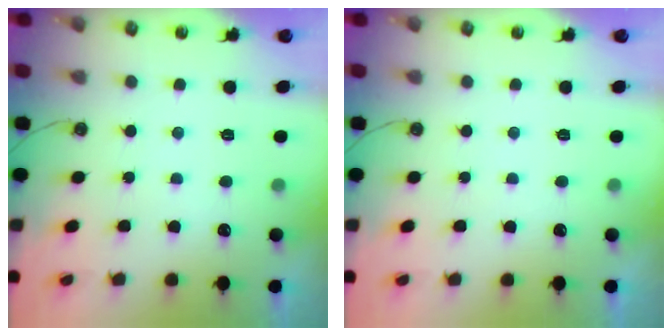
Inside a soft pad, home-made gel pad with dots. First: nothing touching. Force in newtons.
{"total": 0.0}